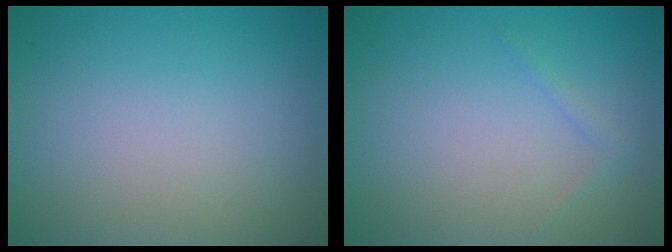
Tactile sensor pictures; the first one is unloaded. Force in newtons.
{"total": 0.6, "press": 0.6, "slide": 0.1}